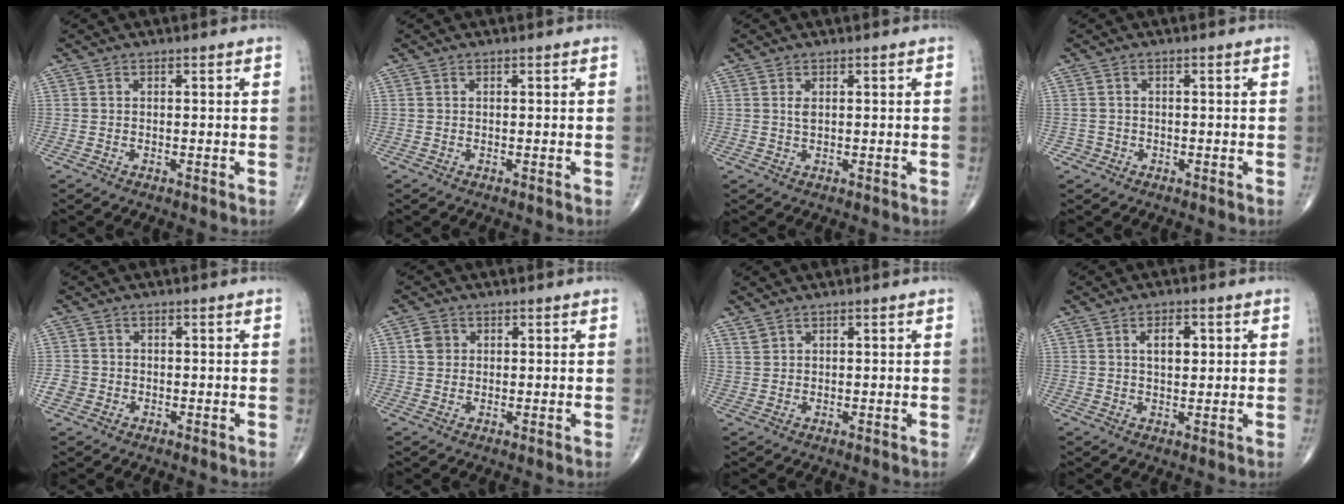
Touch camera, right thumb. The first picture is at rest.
{"total": 0.0}
{"total": 1.2, "force": [0.4, 0.5, 1.0], "torque": [-0.020, 0.000, 0.010]}
{"total": 1.3, "force": [-0.6, 1.1, -0.3], "torque": [0.015, 0.008, -0.017]}
{"total": 2.7, "force": [-0.8, 2.4, 0.8], "torque": [-0.006, 0.006, -0.018]}
{"total": 2.7, "force": [0.7, 2.4, 1.1], "torque": [-0.010, 0.001, 0.011]}
{"total": 1.4, "force": [1.2, 0.7, 0.4], "torque": [0.000, -0.004, 0.025]}
{"total": 4.5, "force": [1.3, 2.4, 3.6], "torque": [-0.048, -0.004, 0.020]}